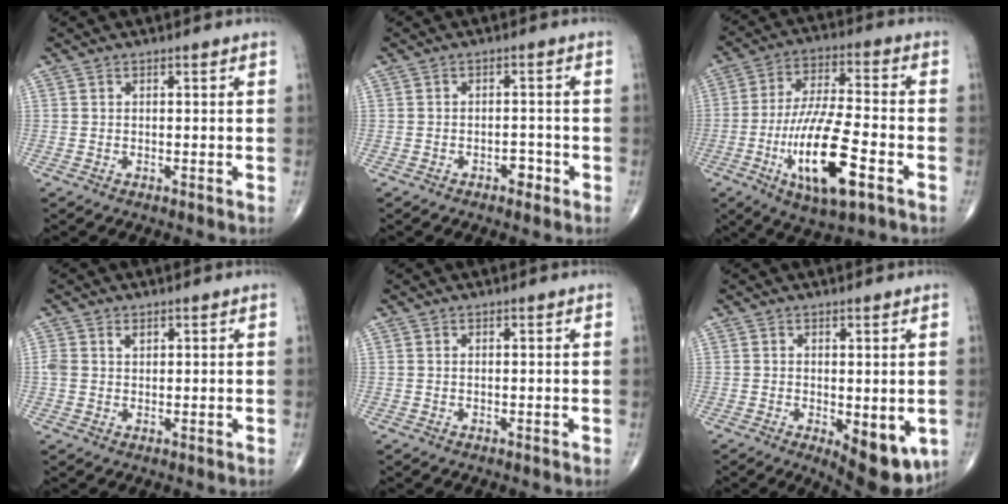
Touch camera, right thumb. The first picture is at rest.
{"total": 3.3, "force": [-1.9, 1.9, 2.0], "torque": [-0.012, 0.019, -0.027]}
{"total": 17.2, "force": [-6.2, 5.1, 15.2], "torque": [-0.290, 0.016, -0.101]}
{"total": 2.6, "force": [1.0, 1.7, 1.6], "torque": [-0.033, 0.005, 0.024]}
{"total": 0.0}
{"total": 9.1, "force": [-2.3, 4.0, 7.8], "torque": [-0.084, -0.017, -0.020]}